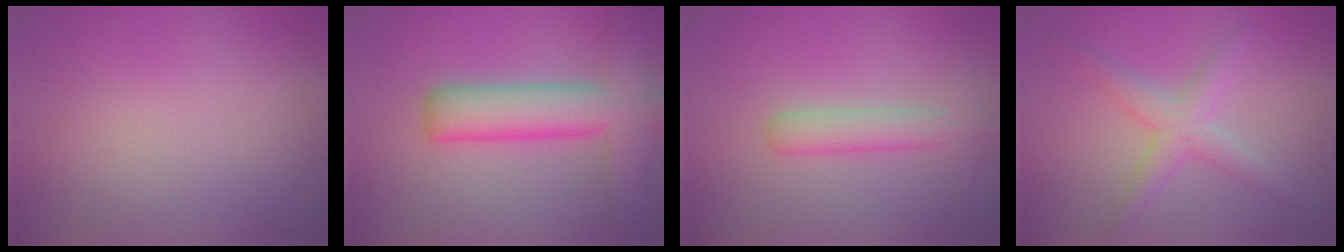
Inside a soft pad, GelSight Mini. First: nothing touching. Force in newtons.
{"total": 7.6, "press": 7.6, "slide": 0.3}
{"total": 3.0, "press": 3.0, "slide": 0.0}
{"total": 3.0, "press": 3.0, "slide": 0.1}